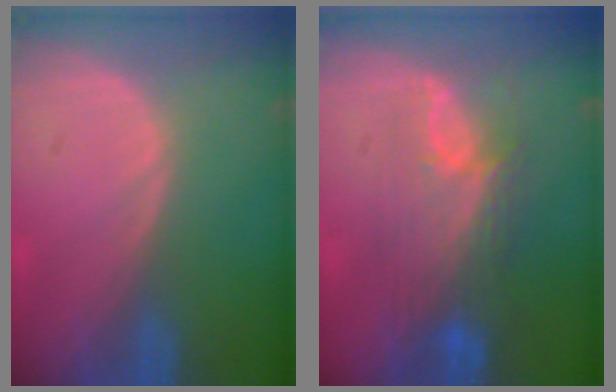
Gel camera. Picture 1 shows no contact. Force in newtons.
{"total": 7.7, "press": 7.5, "slide": 1.7}